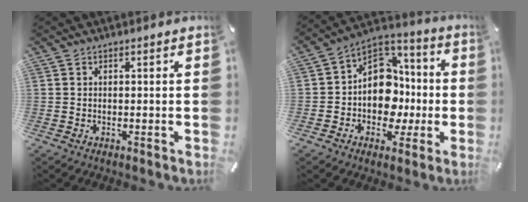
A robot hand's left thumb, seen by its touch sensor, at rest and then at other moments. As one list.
[{"total": 13.9, "force": [-2.1, 11.8, 7.0], "torque": [-0.117, 0.005, -0.030]}]